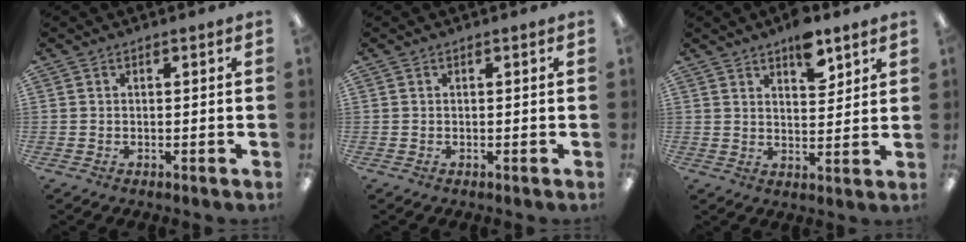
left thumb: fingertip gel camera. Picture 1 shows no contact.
{"total": 0.0}
{"total": 8.2, "force": [5.8, 3.6, 4.6], "torque": [-0.048, -0.036, 0.096]}